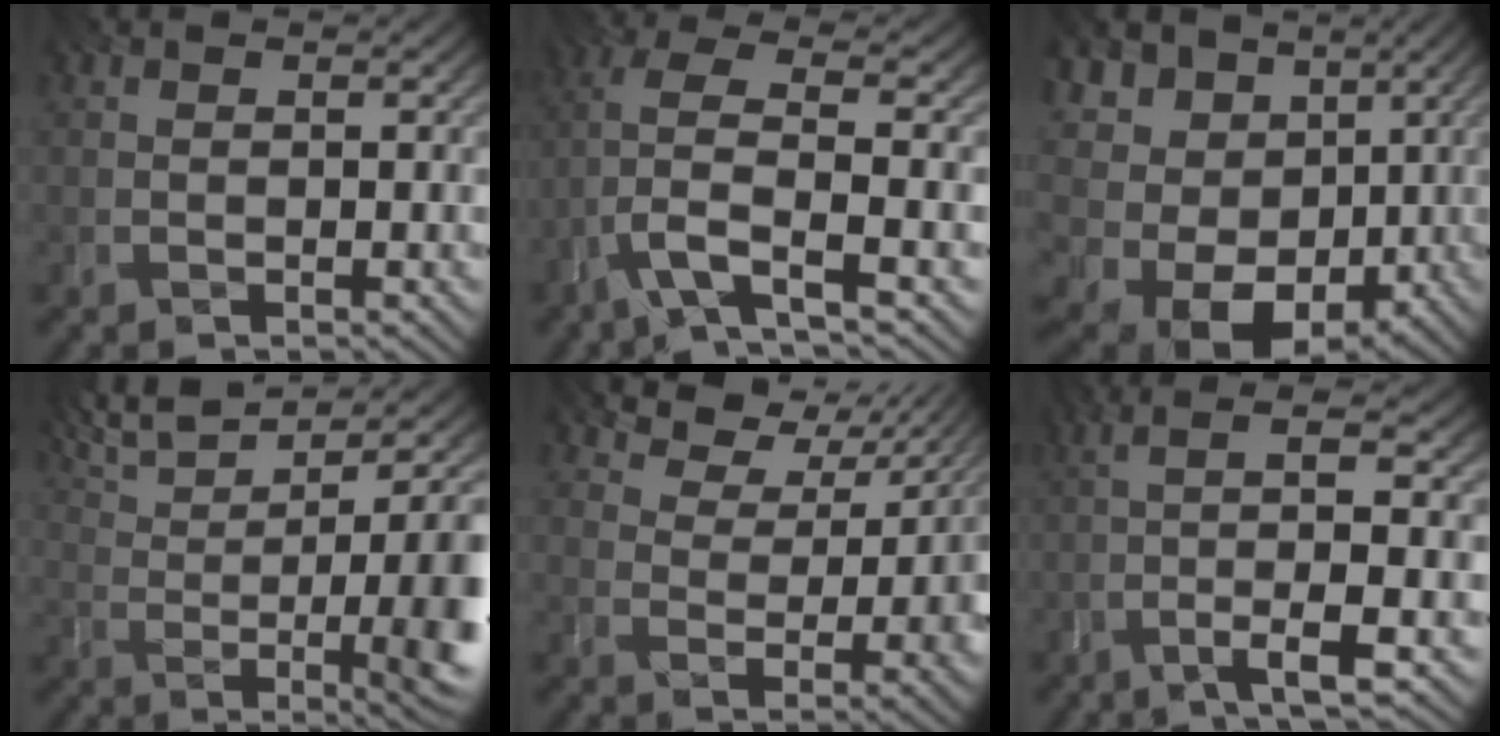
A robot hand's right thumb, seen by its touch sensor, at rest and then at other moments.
{"total": 6.0, "force": [-3.4, 0.8, 4.9], "torque": [-0.104, 0.012, -0.088]}
{"total": 17.6, "force": [-2.3, 13.6, 11.0], "torque": [-0.222, -0.021, -0.016]}
{"total": 11.6, "force": [4.0, 3.5, 10.3], "torque": [-0.188, 0.017, 0.074]}
{"total": 6.5, "force": [4.0, 3.7, 3.6], "torque": [-0.064, -0.002, 0.068]}
{"total": 6.9, "force": [-1.6, 0.8, 6.7], "torque": [-0.110, 0.015, -0.036]}